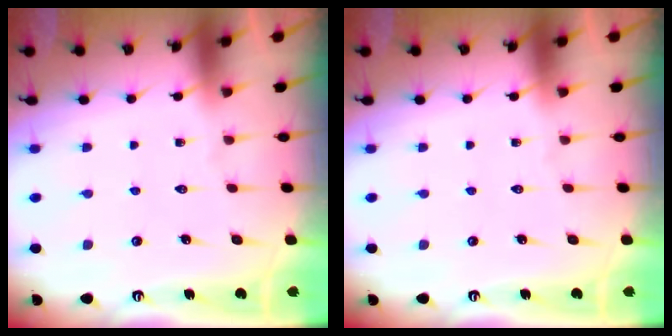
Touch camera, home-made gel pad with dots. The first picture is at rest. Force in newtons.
{"total": 0.0}